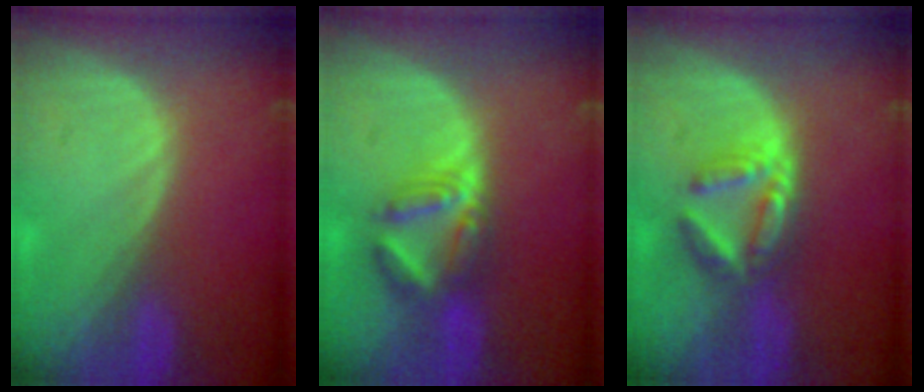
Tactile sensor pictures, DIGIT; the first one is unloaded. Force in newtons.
{"total": 5.9, "press": 5.9, "slide": 0.5}
{"total": 6.0, "press": 5.7, "slide": 1.8}